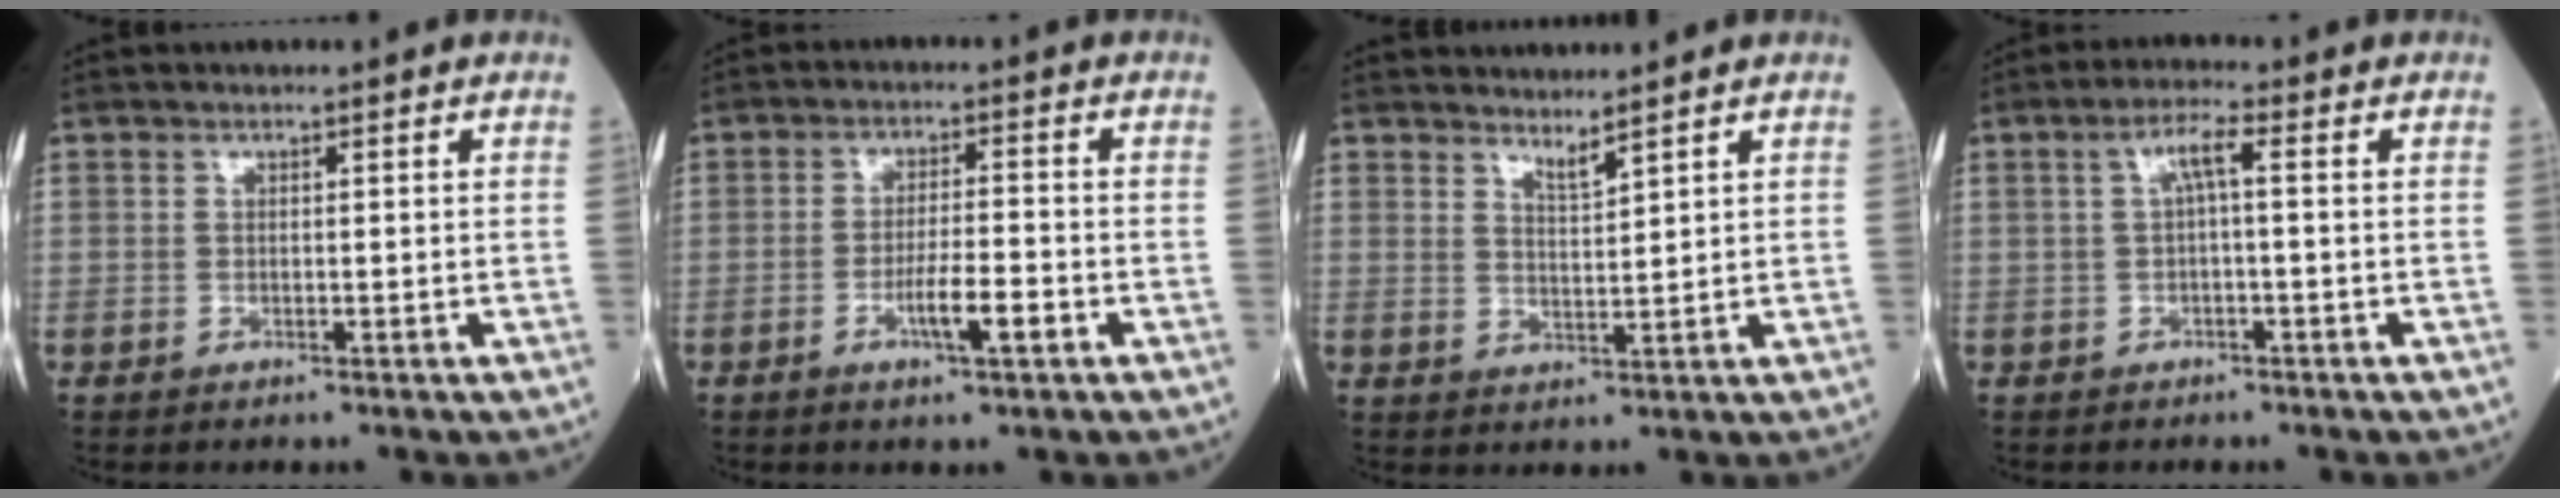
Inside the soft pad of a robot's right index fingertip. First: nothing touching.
{"total": 5.1, "force": [-2.2, 0.6, 4.6], "torque": [-0.082, -0.003, -0.039]}
{"total": 2.2, "force": [2.0, -0.4, 0.8], "torque": [-0.014, -0.014, 0.041]}
{"total": 3.5, "force": [0.5, 0.4, 3.4], "torque": [-0.062, 0.014, 0.008]}